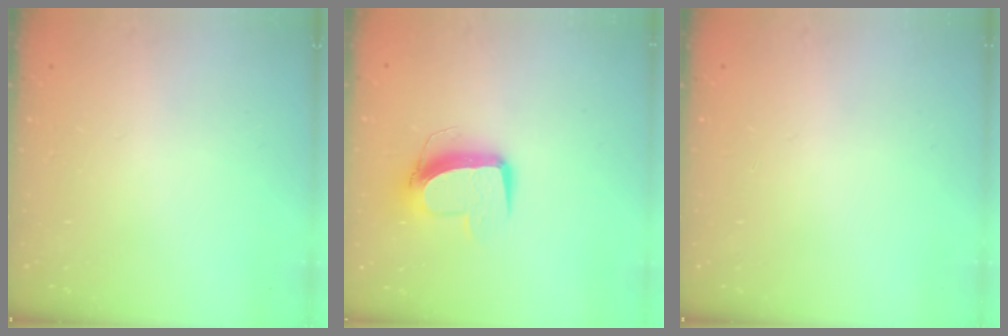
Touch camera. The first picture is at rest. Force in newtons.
{"total": 10.6, "press": 10.5, "slide": 1.1}
{"total": 0.0}